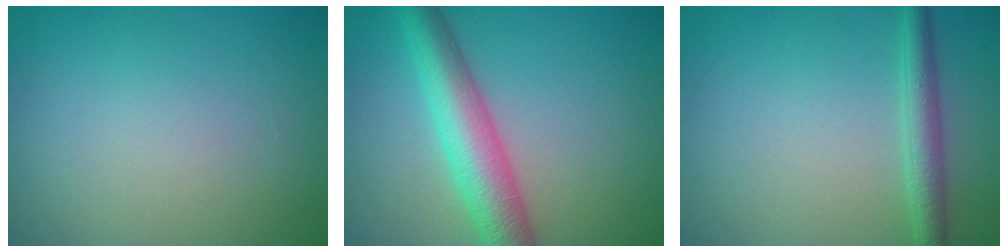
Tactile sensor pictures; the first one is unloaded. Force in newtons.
{"total": 6.3, "press": 6.3, "slide": 0.2}
{"total": 2.6, "press": 2.6, "slide": 0.1}